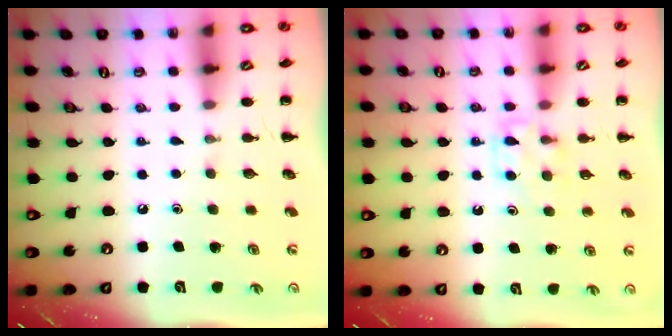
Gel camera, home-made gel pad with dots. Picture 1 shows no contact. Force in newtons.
{"total": 6.3, "press": 6.1, "slide": 1.6}